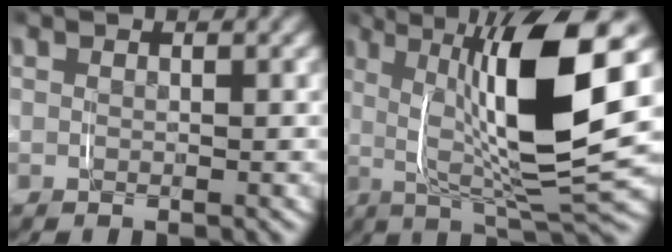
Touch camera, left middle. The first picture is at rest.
{"total": 13.5, "force": [2.1, 3.7, 12.8], "torque": [-0.202, 0.017, 0.025]}